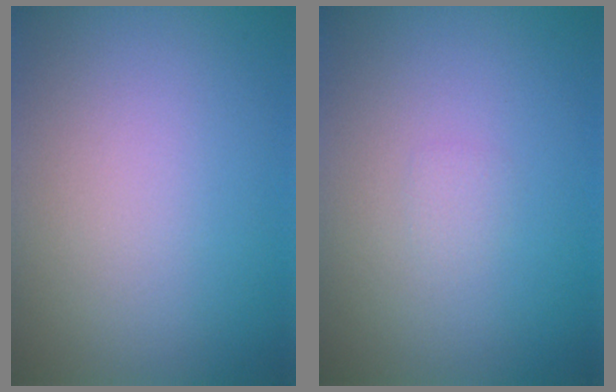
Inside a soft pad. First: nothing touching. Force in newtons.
{"total": 0.5, "press": 0.5, "slide": 0.0}